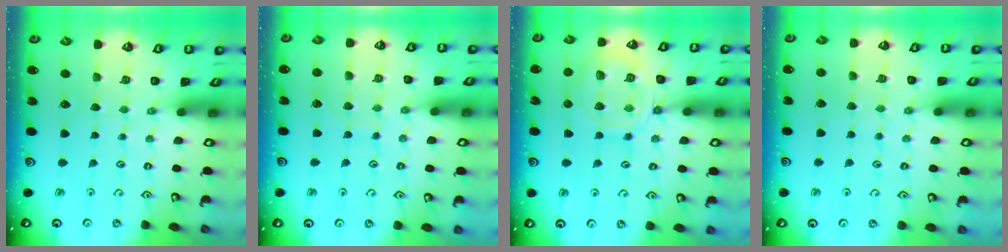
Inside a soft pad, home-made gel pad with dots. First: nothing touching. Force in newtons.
{"total": 5.7, "press": 5.7, "slide": 0.6}
{"total": 13.6, "press": 13.6, "slide": 1.3}
{"total": 4.3, "press": 4.3, "slide": 0.3}